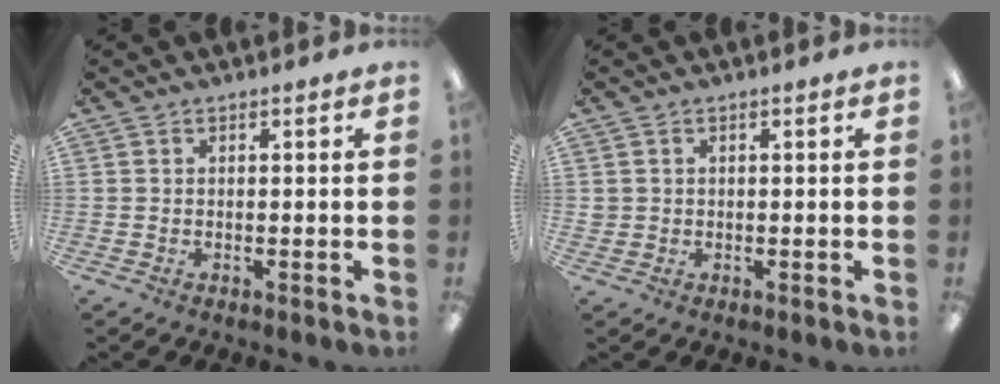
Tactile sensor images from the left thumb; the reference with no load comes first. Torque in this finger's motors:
{"motor_torque": [-0.09, -0.04, -0.10, -0.01, 0.00]}